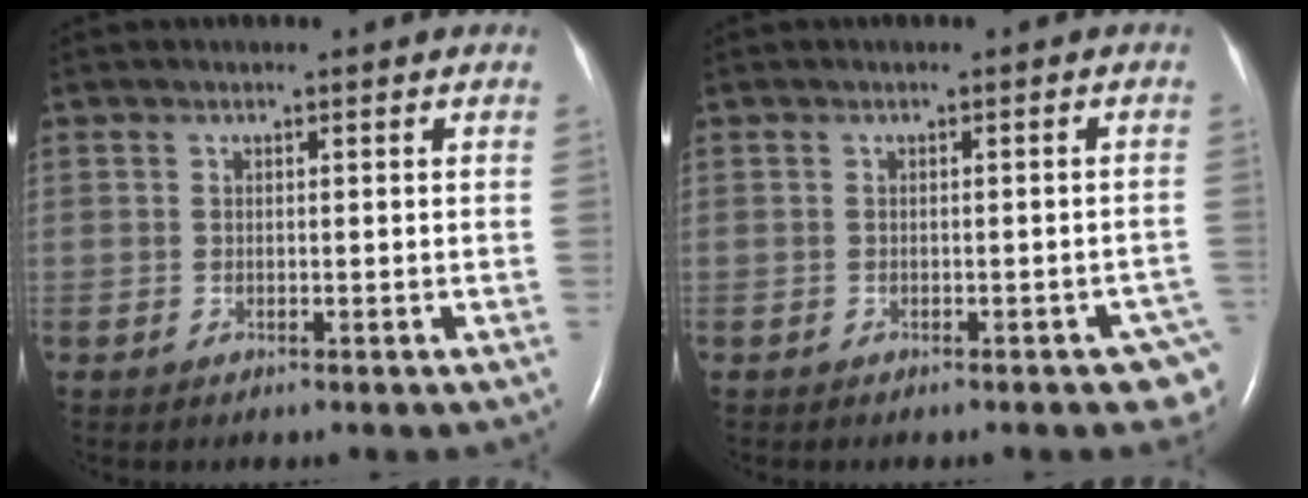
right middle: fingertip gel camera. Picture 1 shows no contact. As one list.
[{"total": 3.8, "force": [-2.4, 1.3, 2.7], "torque": [-0.010, 0.004, -0.029]}]